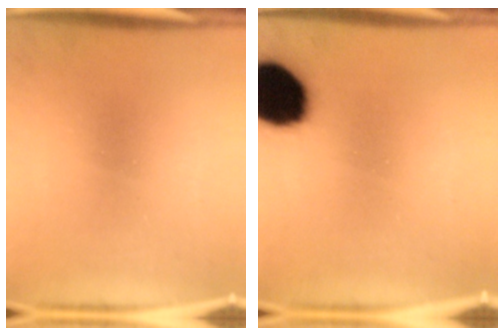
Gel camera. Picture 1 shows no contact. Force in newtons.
{"total": 19.7}